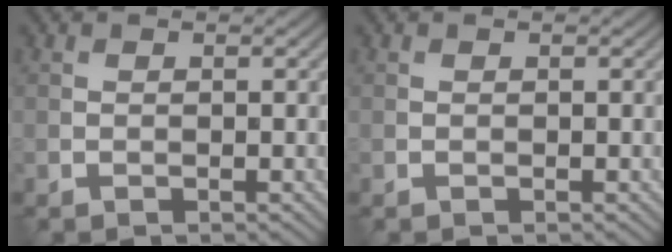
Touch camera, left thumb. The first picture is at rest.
{"total": 0.0}